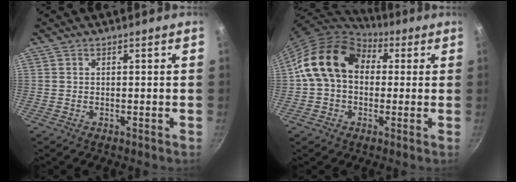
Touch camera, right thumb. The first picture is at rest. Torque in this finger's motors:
{"motor_torque": [1.54, 3.44, 1.02, -0.90, 0.15]}